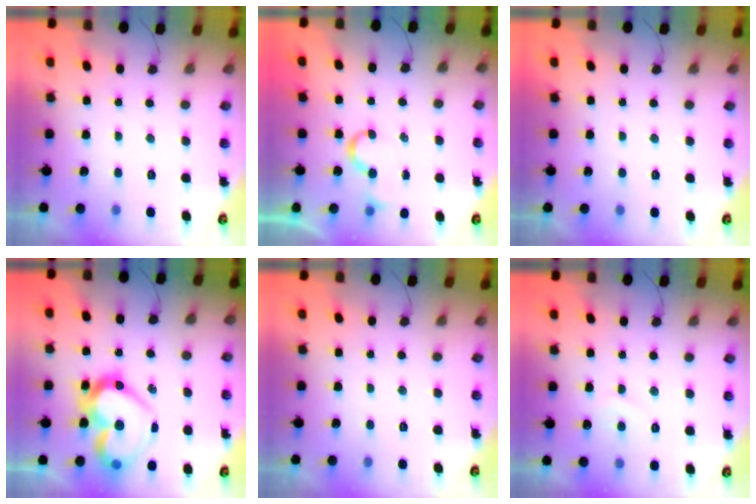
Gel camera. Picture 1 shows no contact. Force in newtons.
{"total": 5.7, "press": 5.7, "slide": 0.4}
{"total": 1.9, "press": 1.9, "slide": 0.1}
{"total": 19.2, "press": 19.1, "slide": 2.1}
{"total": 0.0}
{"total": 5.5, "press": 5.5, "slide": 0.4}